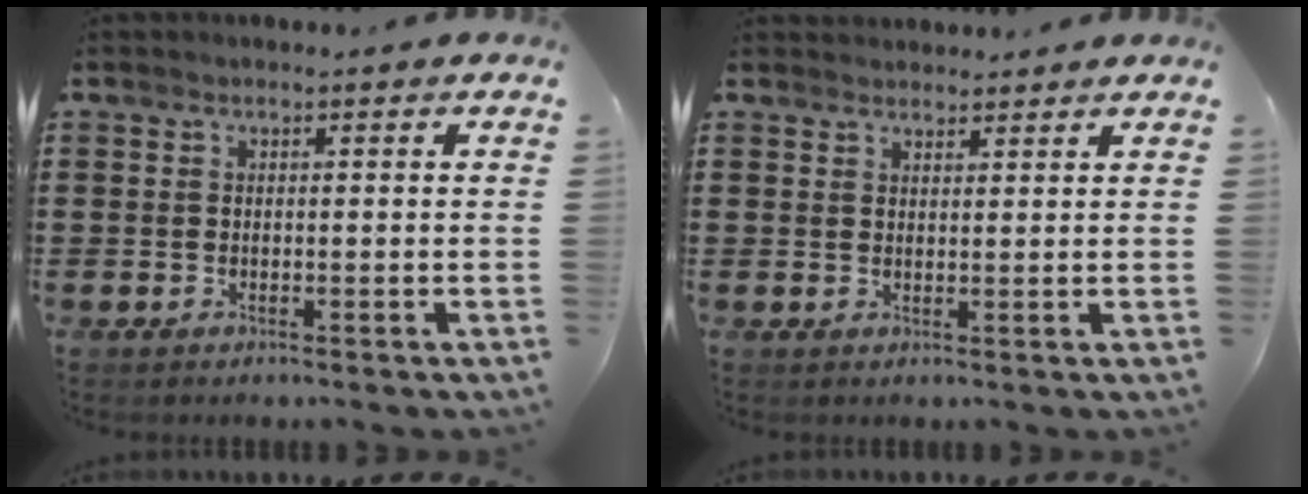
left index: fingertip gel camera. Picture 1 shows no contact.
{"total": 1.9, "force": [1.9, 0.4, 0.0], "torque": [-0.004, 0.000, 0.038]}